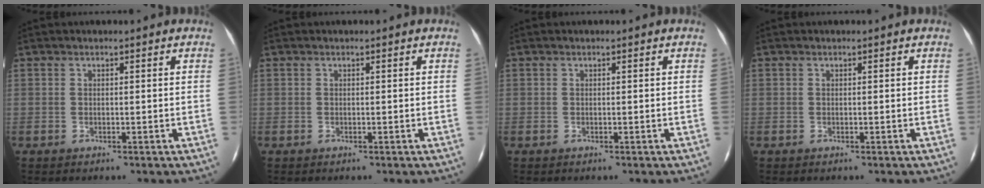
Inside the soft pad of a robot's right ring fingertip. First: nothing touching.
{"total": 0.0}
{"total": 0.0}
{"total": 0.0}